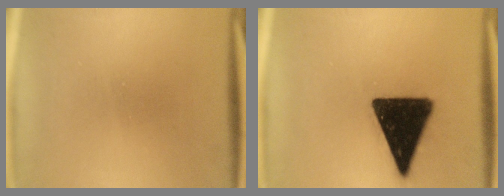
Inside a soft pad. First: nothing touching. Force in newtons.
{"total": 17.4}